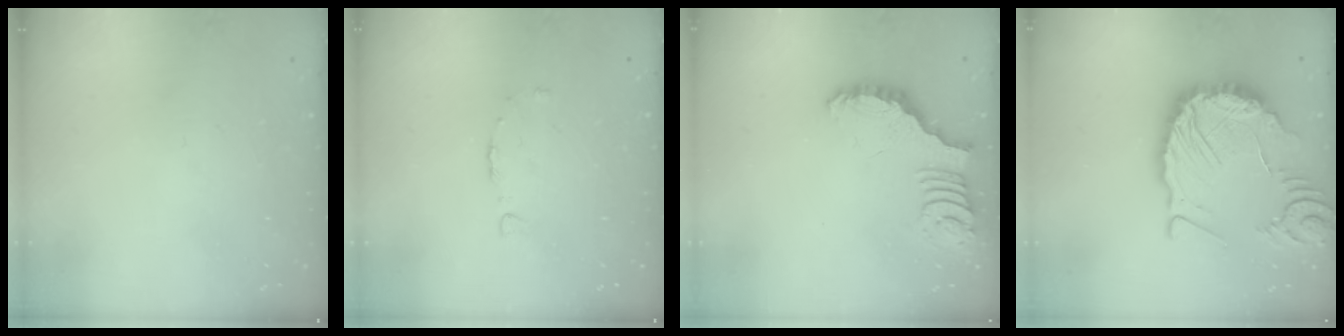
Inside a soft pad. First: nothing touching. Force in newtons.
{"total": 2.9, "press": 2.9, "slide": 0.2}
{"total": 2.6, "press": 2.6, "slide": 0.5}
{"total": 14.2, "press": 14.1, "slide": 1.6}